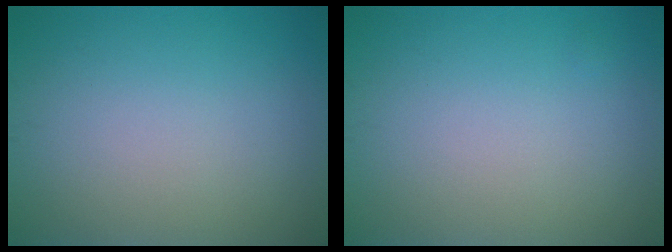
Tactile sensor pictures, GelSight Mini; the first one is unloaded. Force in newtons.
{"total": 0.0}